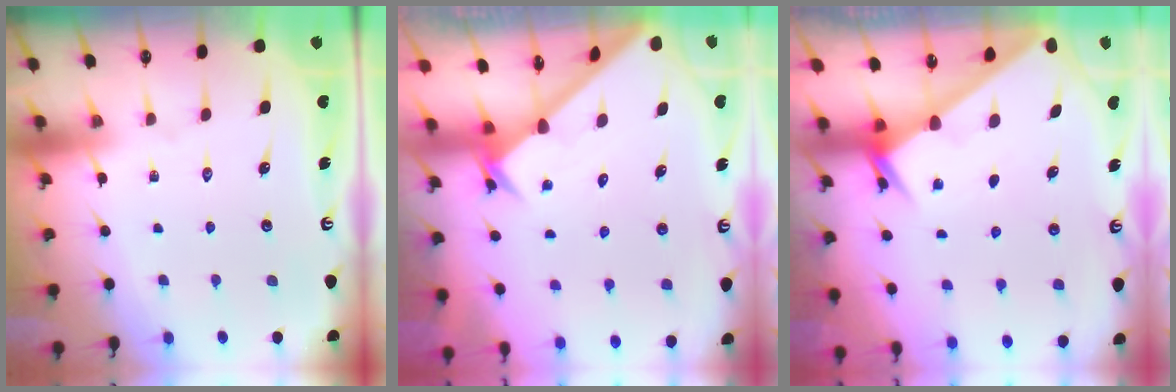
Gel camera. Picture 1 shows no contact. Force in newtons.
{"total": 2.8, "press": 2.8, "slide": 0.2}
{"total": 2.0, "press": 2.0, "slide": 0.1}